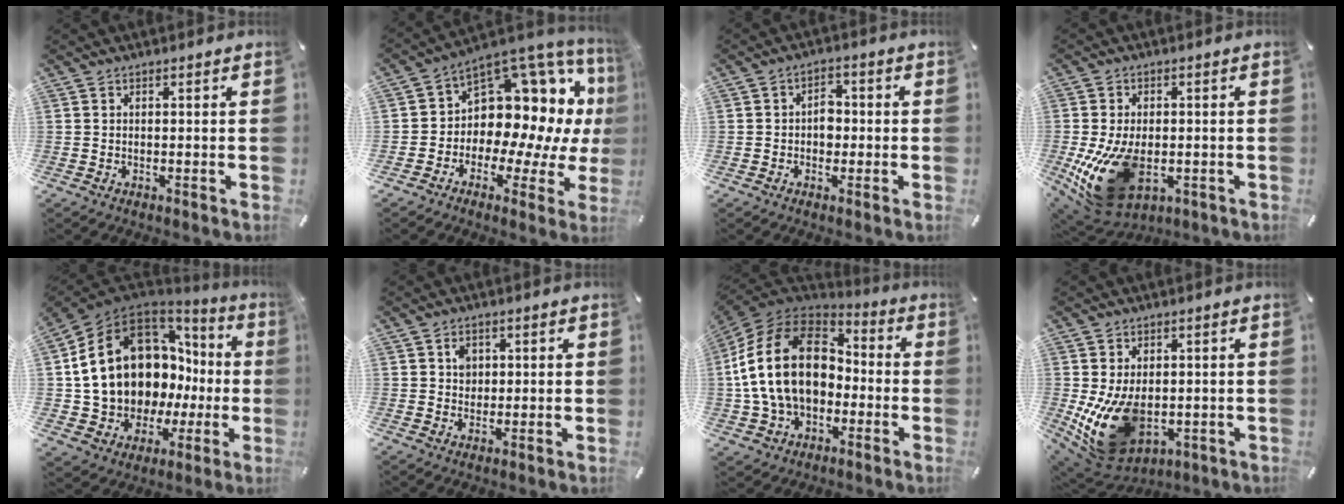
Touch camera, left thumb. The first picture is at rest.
{"total": 12.5, "force": [4.4, 9.0, 7.5], "torque": [-0.098, -0.075, 0.073]}
{"total": 4.3, "force": [-0.5, 3.3, 2.7], "torque": [-0.027, 0.001, -0.018]}
{"total": 16.5, "force": [-3.4, 10.5, 12.4], "torque": [-0.239, -0.003, -0.045]}
{"total": 19.2, "force": [4.3, 14.7, 11.6], "torque": [-0.222, -0.045, 0.106]}
{"total": 3.2, "force": [0.7, 2.9, 1.2], "torque": [-0.012, 0.001, 0.007]}
{"total": 21.8, "force": [0.3, 16.1, 14.6], "torque": [-0.309, 0.026, 0.002]}
{"total": 14.6, "force": [-1.8, 9.8, 10.6], "torque": [-0.218, -0.009, -0.021]}